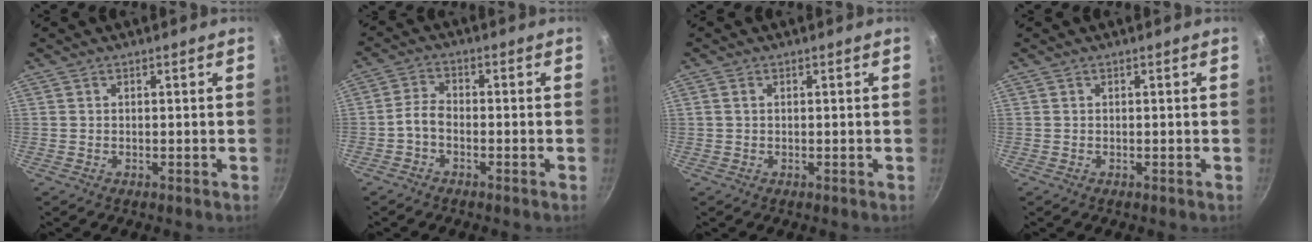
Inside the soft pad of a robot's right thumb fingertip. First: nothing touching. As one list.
[{"total": 3.2, "force": [-1.8, 1.7, 2.1], "torque": [-0.047, 0.022, -0.044]}, {"total": 0.8, "force": [0.2, 0.6, 0.6], "torque": [-0.011, 0.003, 0.001]}, {"total": 0.0}]